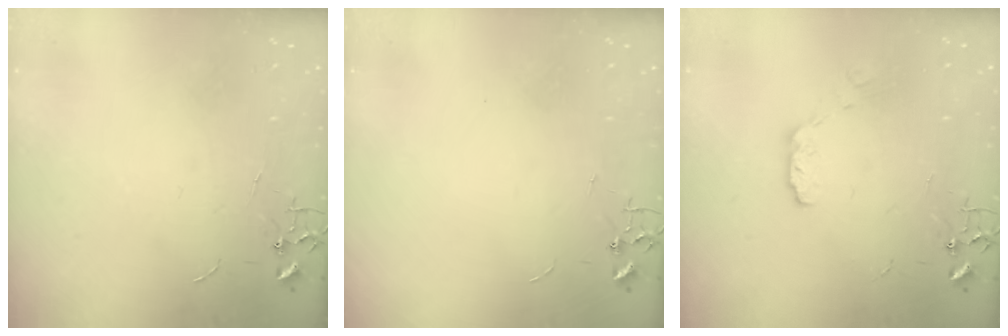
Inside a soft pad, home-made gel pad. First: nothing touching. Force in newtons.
{"total": 0.0}
{"total": 5.8, "press": 5.8, "slide": 0.1}